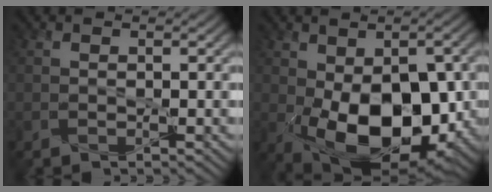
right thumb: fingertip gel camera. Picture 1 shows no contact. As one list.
[{"total": 15.4, "force": [-3.2, 9.2, 11.9], "torque": [-0.200, -0.042, -0.035]}]